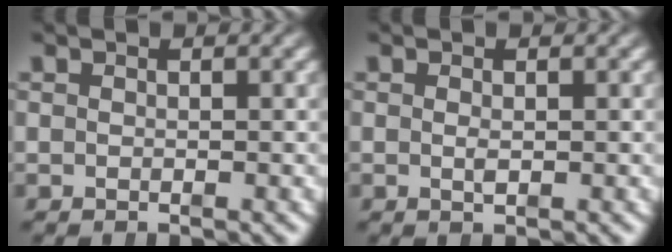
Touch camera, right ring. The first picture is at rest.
{"total": 0.7, "force": [-0.1, 0.1, 0.7], "torque": [-0.012, -0.006, 0.001]}